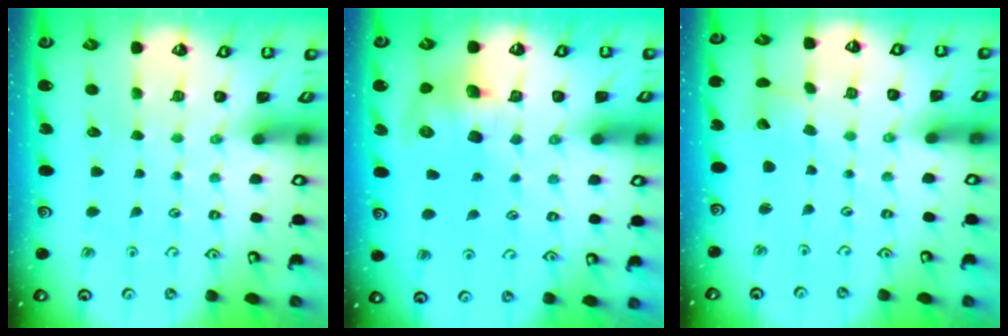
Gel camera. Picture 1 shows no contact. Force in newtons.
{"total": 10.7, "press": 10.6, "slide": 1.7}
{"total": 2.0, "press": 2.0, "slide": 0.3}